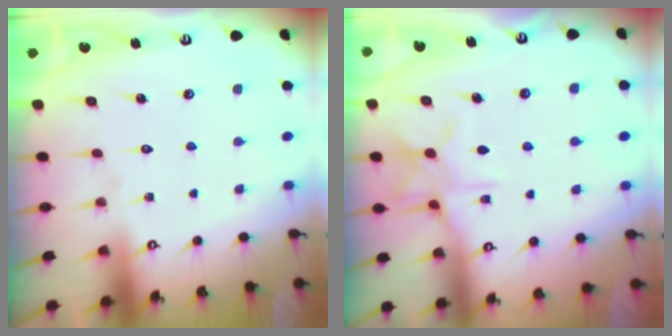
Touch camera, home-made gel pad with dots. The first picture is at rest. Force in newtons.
{"total": 9.6, "press": 9.5, "slide": 0.8}